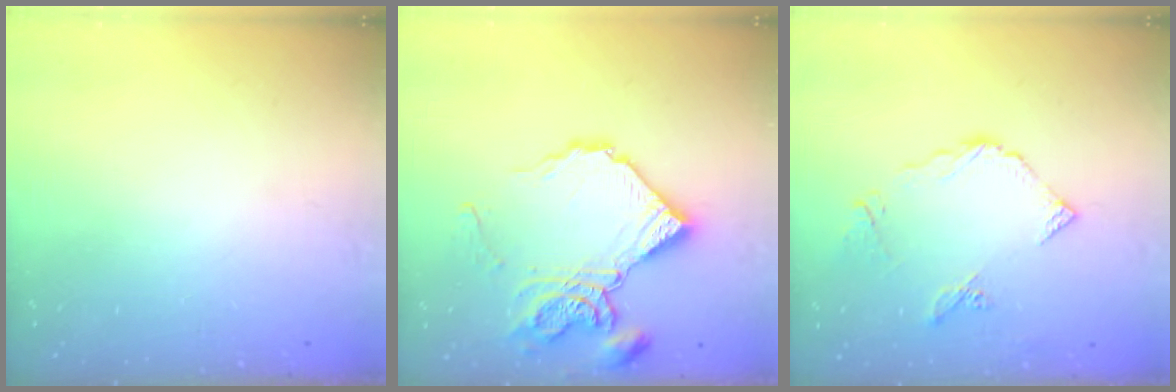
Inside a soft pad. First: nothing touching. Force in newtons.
{"total": 15.4, "press": 15.3, "slide": 1.5}
{"total": 8.0, "press": 7.9, "slide": 0.8}